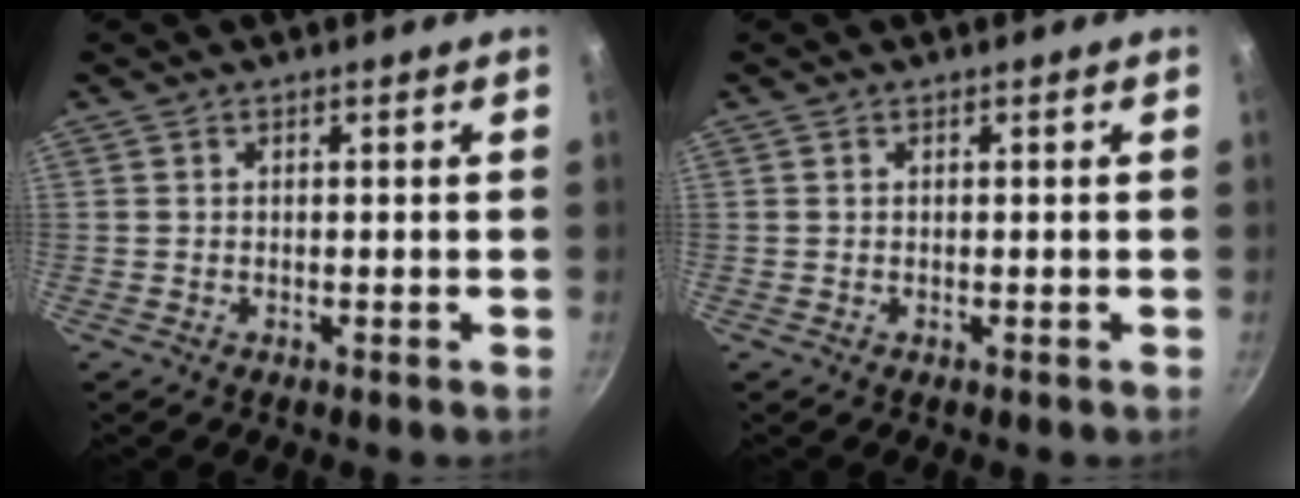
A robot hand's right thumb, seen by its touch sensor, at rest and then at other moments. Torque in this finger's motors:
{"motor_torque": [-0.20, 0.33, -0.03, -0.24, 0.04]}